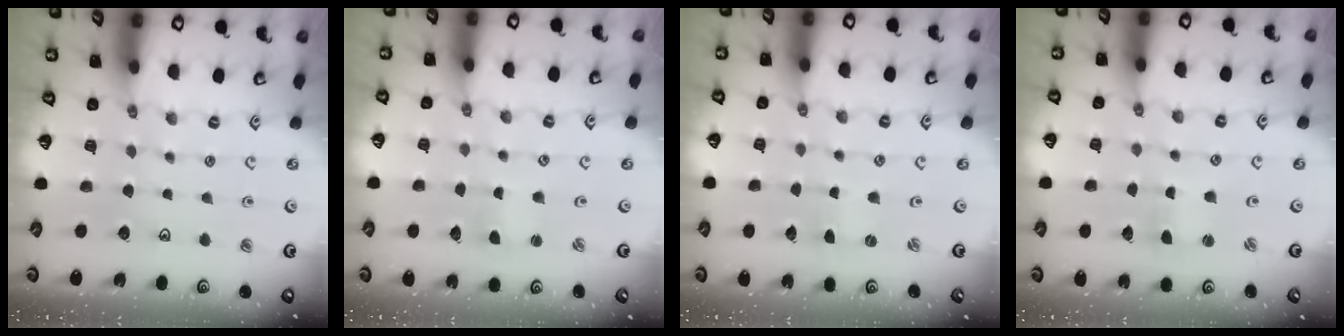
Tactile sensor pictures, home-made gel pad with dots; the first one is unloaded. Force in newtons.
{"total": 1.1, "press": 1.1, "slide": 0.1}
{"total": 0.0}
{"total": 1.0, "press": 1.0, "slide": 0.2}